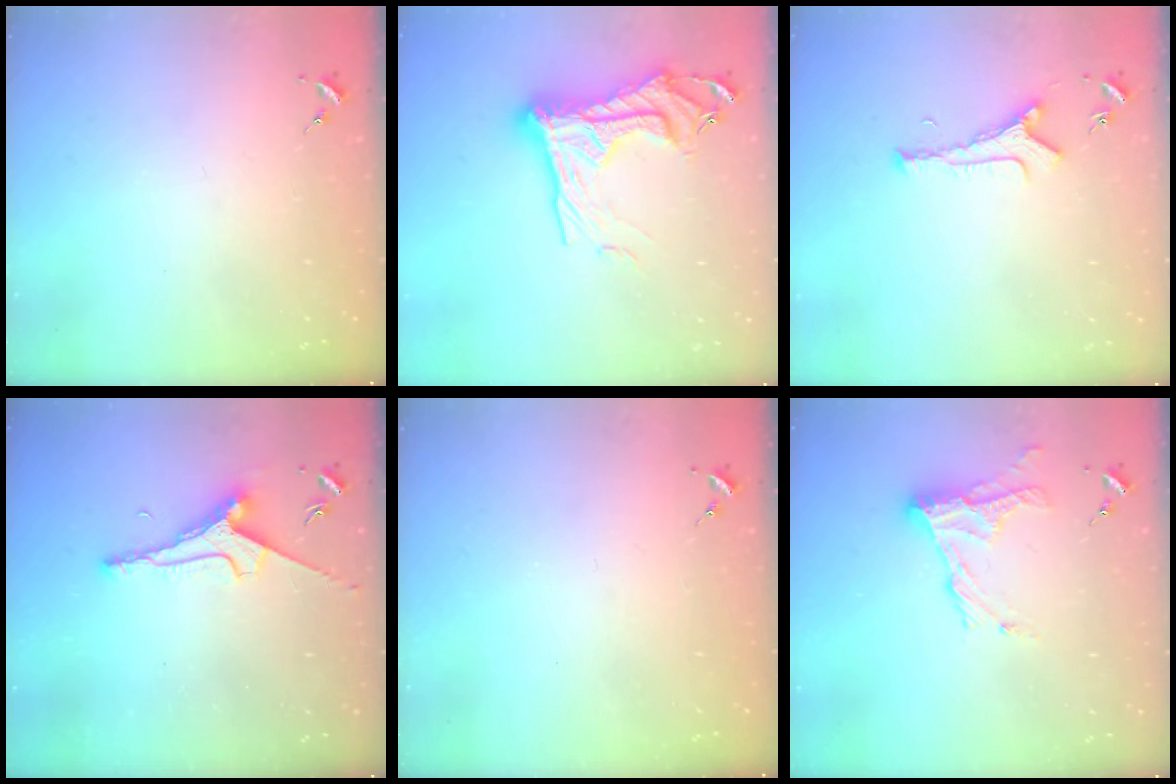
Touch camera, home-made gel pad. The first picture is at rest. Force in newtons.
{"total": 20.6, "press": 20.5, "slide": 2.0}
{"total": 5.1, "press": 5.0, "slide": 0.7}
{"total": 7.8, "press": 7.7, "slide": 1.0}
{"total": 0.0}
{"total": 12.4, "press": 12.4, "slide": 0.8}